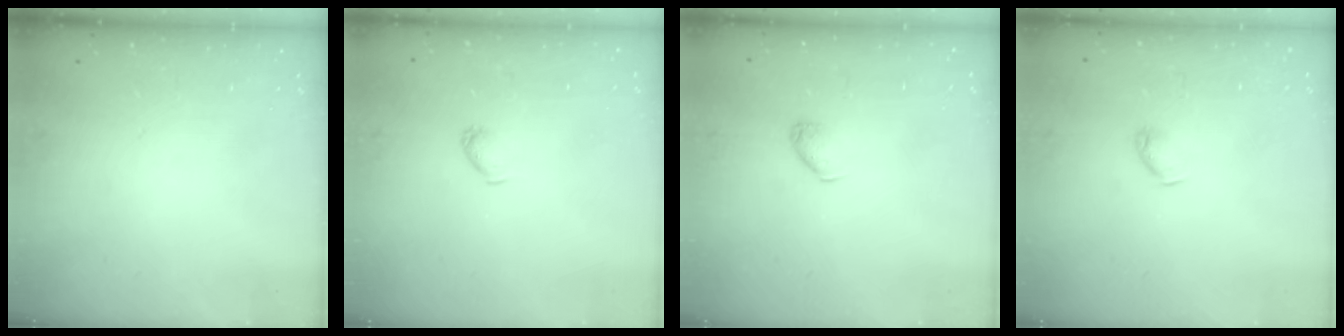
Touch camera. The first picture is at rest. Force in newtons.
{"total": 3.1, "press": 3.1, "slide": 0.6}
{"total": 5.0, "press": 4.9, "slide": 0.9}
{"total": 3.5, "press": 3.4, "slide": 0.7}